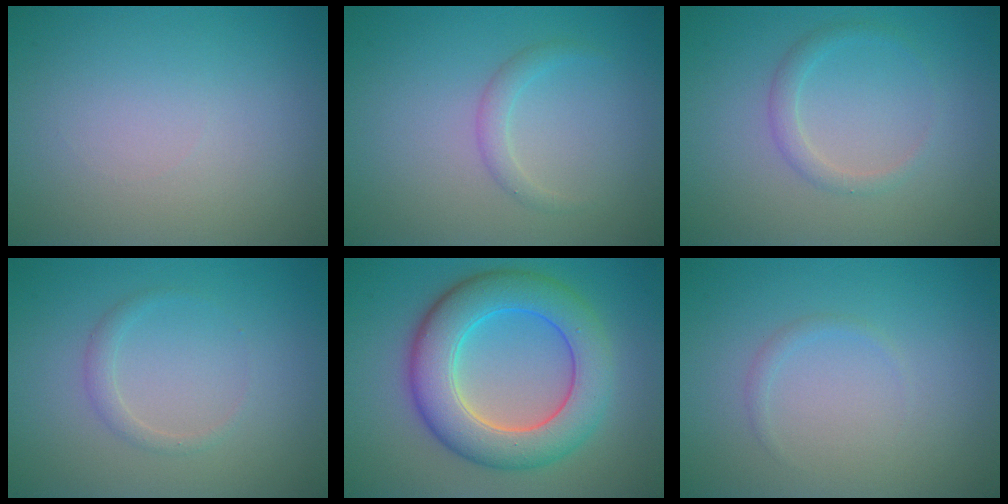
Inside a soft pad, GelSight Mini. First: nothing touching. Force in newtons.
{"total": 0.9, "press": 0.9, "slide": 0.0}
{"total": 1.5, "press": 1.5, "slide": 0.0}
{"total": 1.1, "press": 1.1, "slide": 0.1}
{"total": 8.4, "press": 8.4, "slide": 0.1}
{"total": 0.7, "press": 0.7, "slide": 0.0}